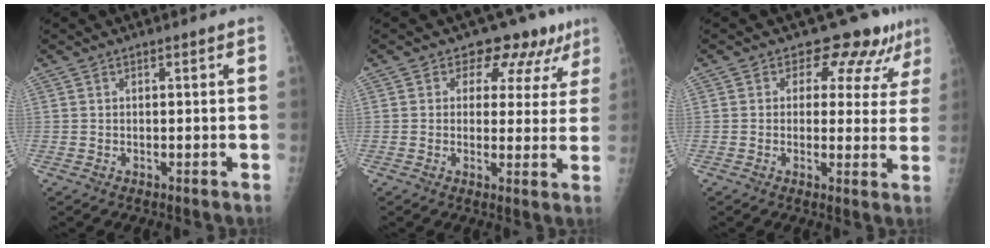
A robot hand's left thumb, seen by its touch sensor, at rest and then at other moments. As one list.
[{"total": 8.7, "force": [5.8, 5.8, 3.0], "torque": [0.008, -0.022, 0.055]}, {"total": 7.7, "force": [5.9, 4.3, 2.6], "torque": [0.003, -0.032, 0.056]}]